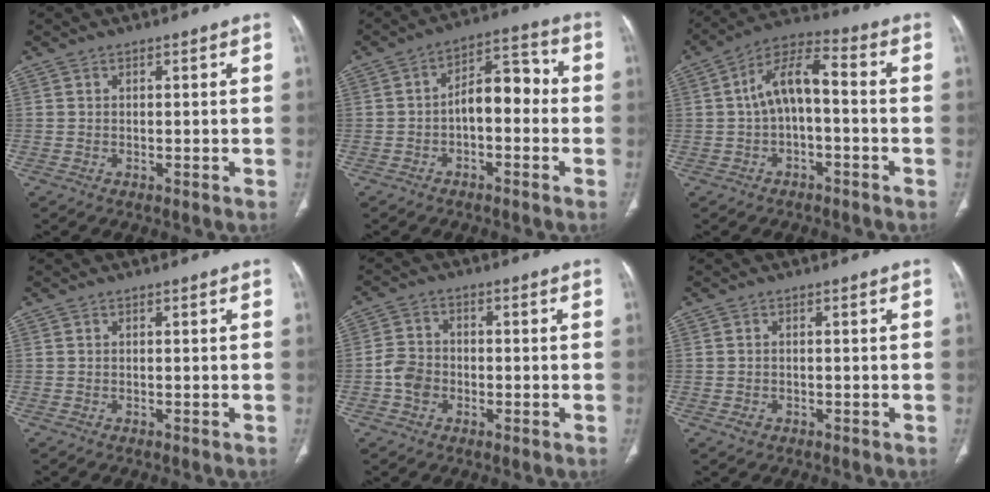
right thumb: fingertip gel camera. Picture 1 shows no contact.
{"total": 8.8, "force": [-1.3, 4.8, 7.3], "torque": [-0.089, 0.044, -0.031]}
{"total": 9.7, "force": [-0.5, 4.7, 8.4], "torque": [-0.150, 0.045, -0.017]}
{"total": 0.0}
{"total": 5.2, "force": [-1.4, 4.1, 2.7], "torque": [-0.043, 0.016, -0.033]}
{"total": 1.3, "force": [-0.6, 1.0, 0.6], "torque": [-0.012, 0.005, -0.006]}